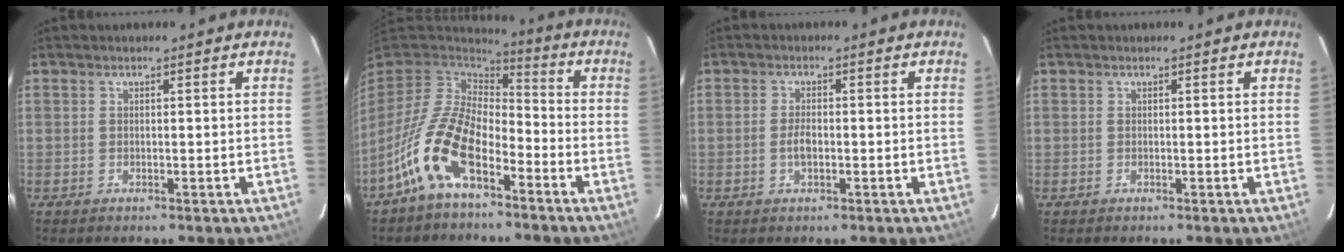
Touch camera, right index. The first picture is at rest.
{"total": 15.2, "force": [-8.0, 7.4, 10.5], "torque": [-0.218, -0.002, -0.158]}
{"total": 2.5, "force": [-0.6, 1.2, 2.1], "torque": [-0.042, 0.001, -0.011]}
{"total": 0.0}